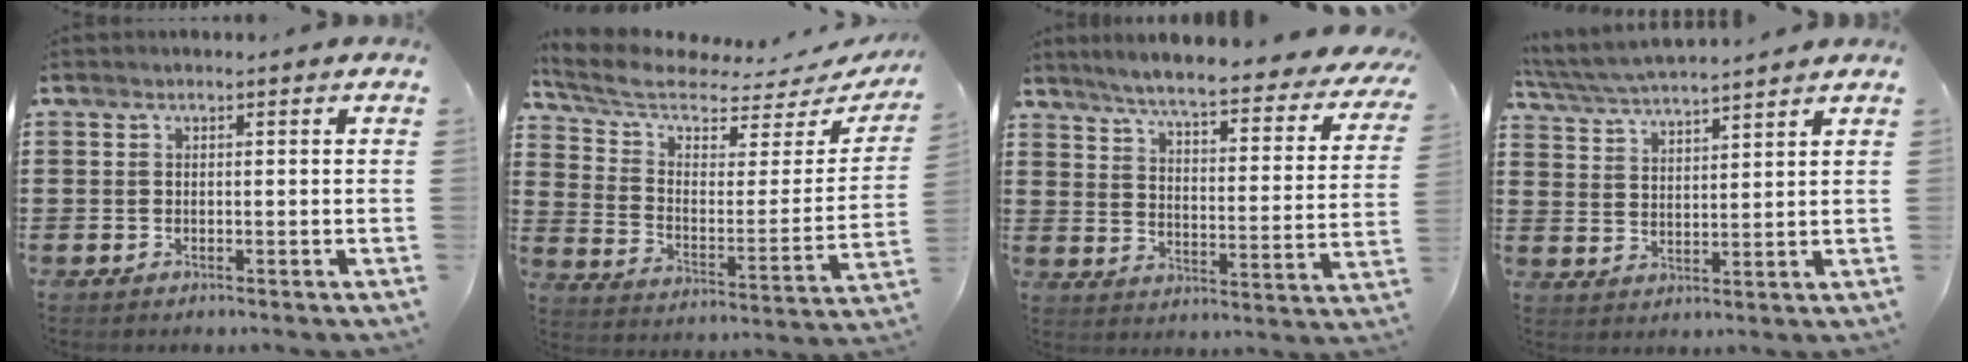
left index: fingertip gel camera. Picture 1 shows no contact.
{"total": 6.4, "force": [5.4, 2.0, 2.7], "torque": [-0.082, -0.042, 0.091]}
{"total": 5.9, "force": [5.2, -0.4, 2.8], "torque": [-0.077, -0.039, 0.082]}
{"total": 4.9, "force": [4.8, -0.1, 1.3], "torque": [-0.045, -0.023, 0.083]}